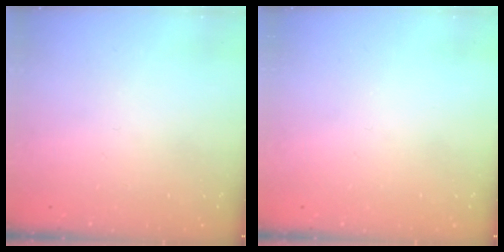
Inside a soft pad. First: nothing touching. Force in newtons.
{"total": 0.0}